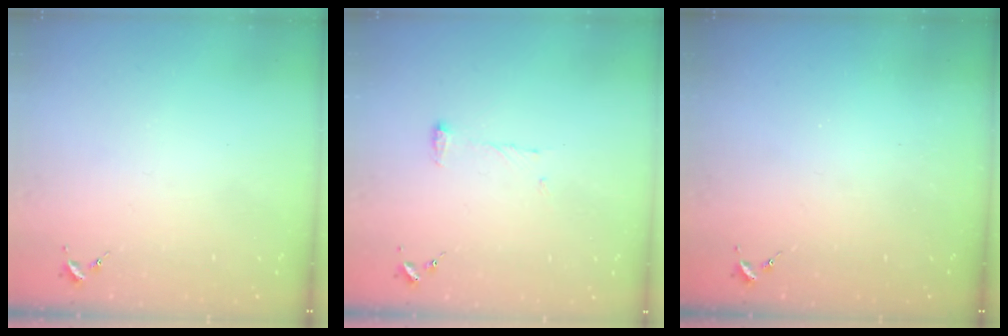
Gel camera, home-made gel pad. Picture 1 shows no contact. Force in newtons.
{"total": 6.9, "press": 6.9, "slide": 0.7}
{"total": 0.0}